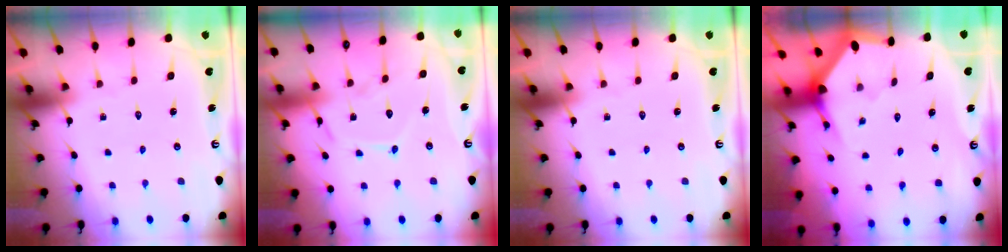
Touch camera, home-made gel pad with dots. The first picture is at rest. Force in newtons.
{"total": 11.5, "press": 11.5, "slide": 0.9}
{"total": 0.0}
{"total": 2.9, "press": 2.9, "slide": 0.2}